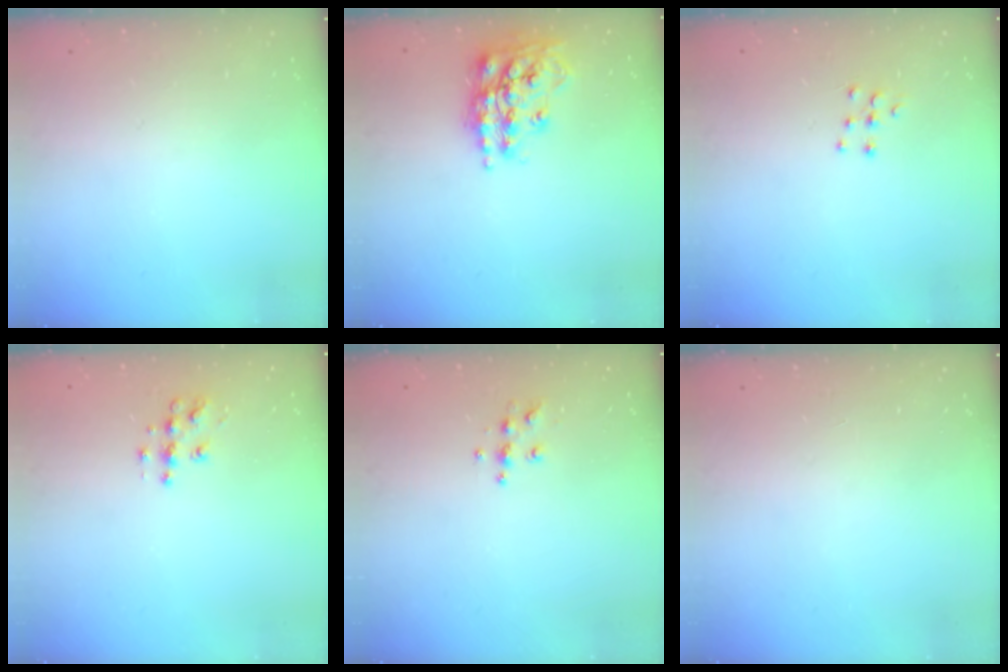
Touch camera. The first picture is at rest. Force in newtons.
{"total": 16.5, "press": 16.5, "slide": 1.1}
{"total": 5.3, "press": 5.2, "slide": 0.4}
{"total": 7.5, "press": 7.5, "slide": 0.3}
{"total": 6.9, "press": 6.9, "slide": 0.4}
{"total": 0.0}